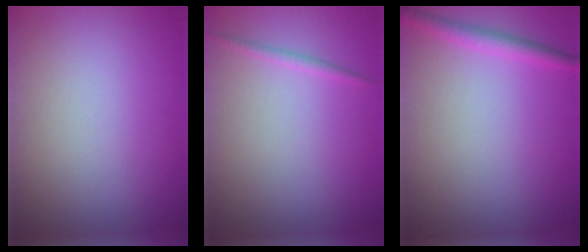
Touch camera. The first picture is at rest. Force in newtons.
{"total": 0.8, "press": 0.8, "slide": 0.1}
{"total": 1.8, "press": 1.8, "slide": 0.1}